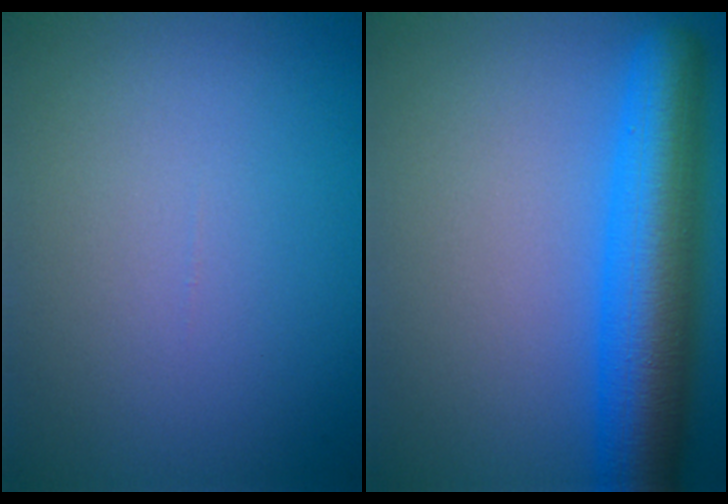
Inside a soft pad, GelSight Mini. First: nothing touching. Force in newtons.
{"total": 9.0, "press": 9.0, "slide": 0.2}